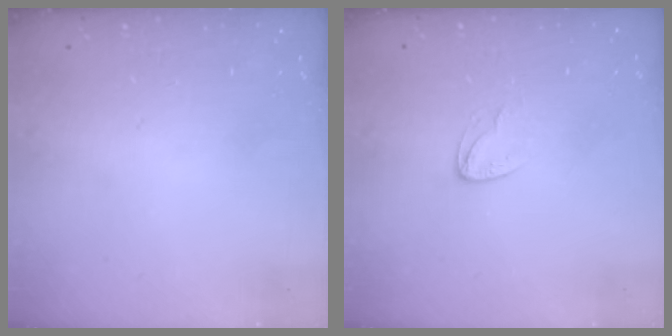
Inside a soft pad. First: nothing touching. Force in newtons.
{"total": 2.9, "press": 2.9, "slide": 0.2}